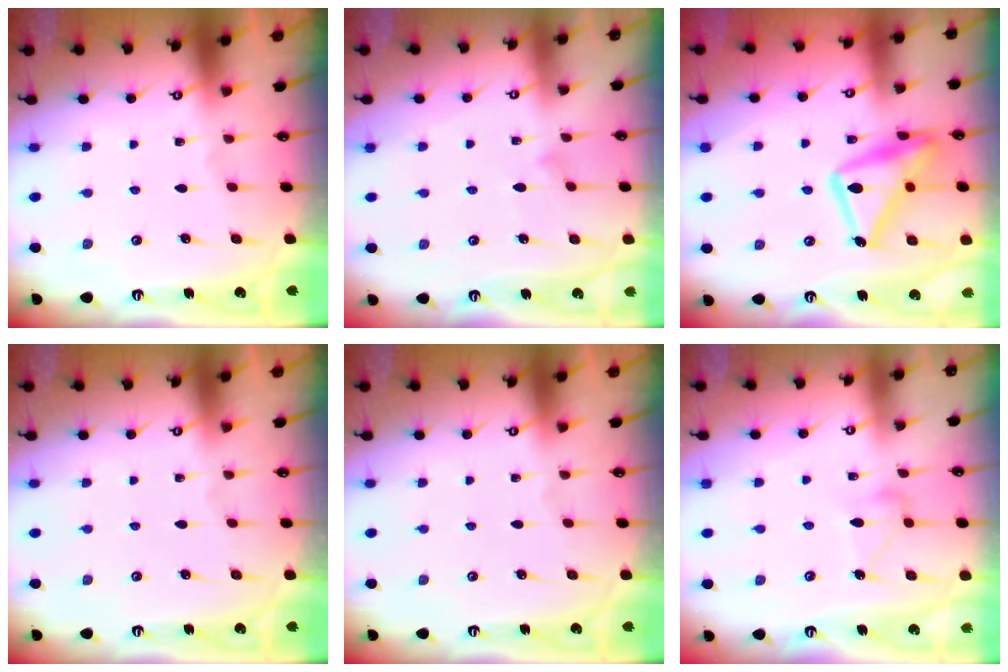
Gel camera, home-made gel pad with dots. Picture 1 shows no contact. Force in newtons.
{"total": 6.9, "press": 6.9, "slide": 0.4}
{"total": 19.3, "press": 19.3, "slide": 1.5}
{"total": 0.0}
{"total": 0.0}
{"total": 7.9, "press": 7.9, "slide": 0.3}